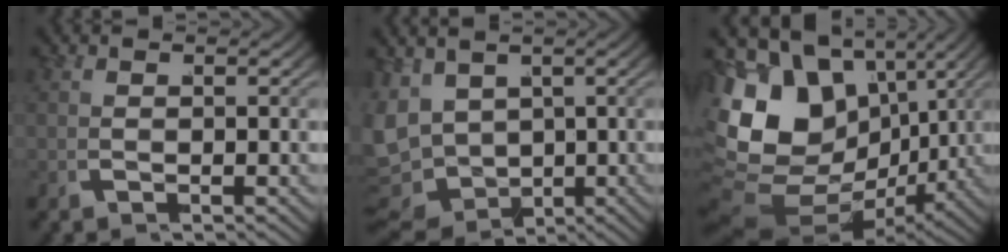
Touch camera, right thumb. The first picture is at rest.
{"total": 9.5, "force": [-1.3, 8.0, 5.0], "torque": [-0.133, -0.043, -0.012]}
{"total": 18.1, "force": [-0.6, 13.2, 12.3], "torque": [-0.242, -0.054, 0.003]}